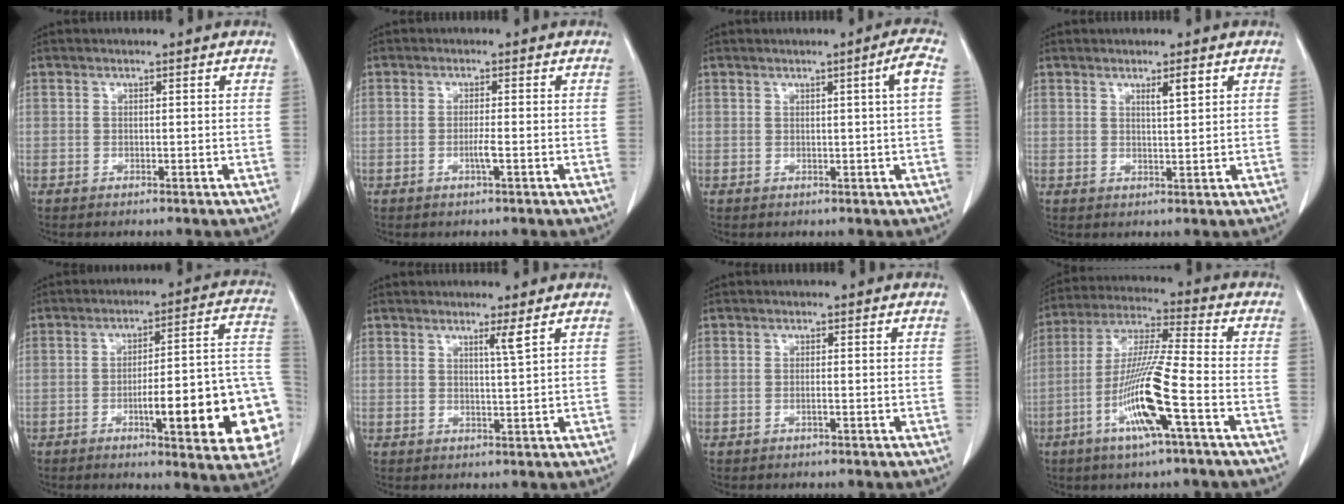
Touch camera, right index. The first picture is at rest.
{"total": 1.7, "force": [-0.6, -0.2, 1.6], "torque": [-0.032, -0.003, -0.013]}
{"total": 3.0, "force": [0.6, -0.8, 2.8], "torque": [-0.042, -0.002, 0.009]}
{"total": 2.3, "force": [1.2, 0.1, 1.9], "torque": [-0.036, -0.001, 0.022]}
{"total": 19.3, "force": [-5.7, 3.2, 18.2], "torque": [-0.148, 0.029, -0.063]}
{"total": 2.0, "force": [1.2, -0.6, 1.4], "torque": [-0.029, -0.010, 0.023]}
{"total": 0.6, "force": [-0.3, -0.1, 0.5], "torque": [-0.009, 0.001, -0.005]}
{"total": 13.3, "force": [-5.0, -0.2, 12.4], "torque": [-0.249, -0.009, -0.100]}